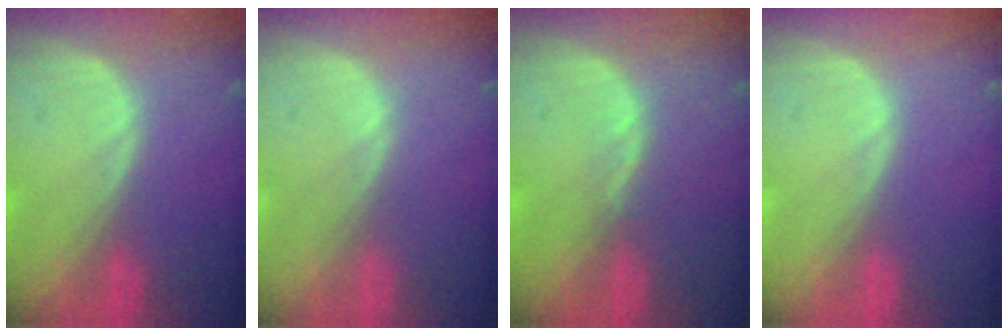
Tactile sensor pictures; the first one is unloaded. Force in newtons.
{"total": 0.0}
{"total": 1.1, "press": 1.0, "slide": 0.5}
{"total": 0.0}